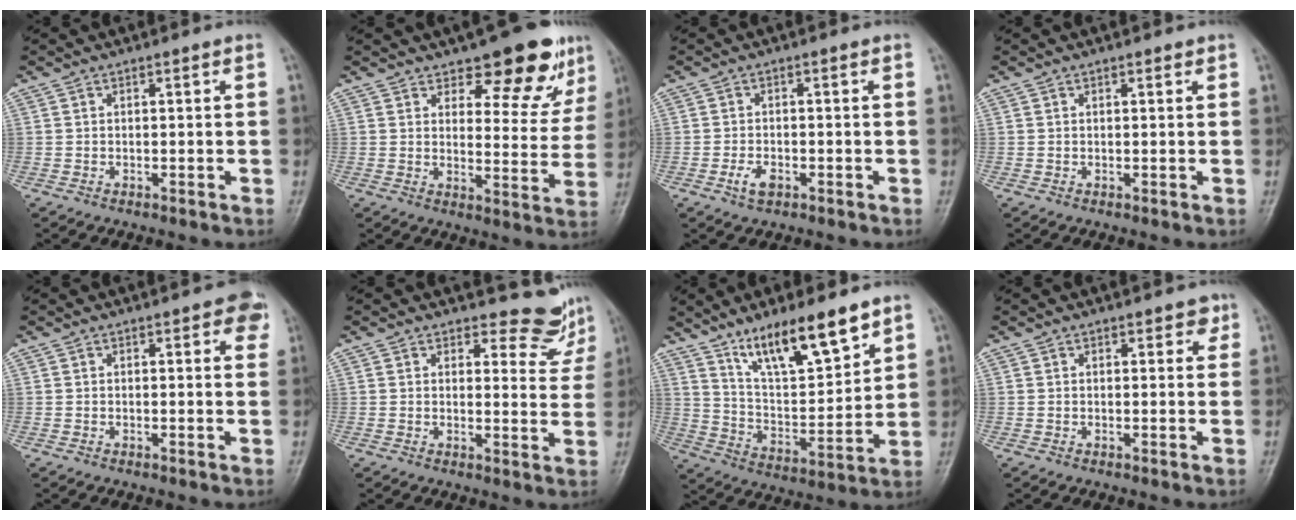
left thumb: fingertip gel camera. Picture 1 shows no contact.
{"total": 13.0, "force": [9.2, 5.5, 7.3], "torque": [-0.043, -0.060, 0.119]}
{"total": 2.8, "force": [-1.3, 1.6, 1.9], "torque": [-0.038, 0.002, -0.022]}
{"total": 0.9, "force": [0.6, 0.4, 0.4], "torque": [-0.006, -0.003, 0.006]}
{"total": 3.7, "force": [1.9, 1.6, 2.8], "torque": [-0.012, -0.003, 0.013]}
{"total": 6.9, "force": [6.6, 2.2, 0.2], "torque": [0.026, -0.064, 0.067]}
{"total": 15.7, "force": [10.8, 4.4, 10.6], "torque": [-0.156, -0.058, 0.202]}
{"total": 2.2, "force": [1.5, 1.3, 1.1], "torque": [0.008, -0.005, 0.014]}